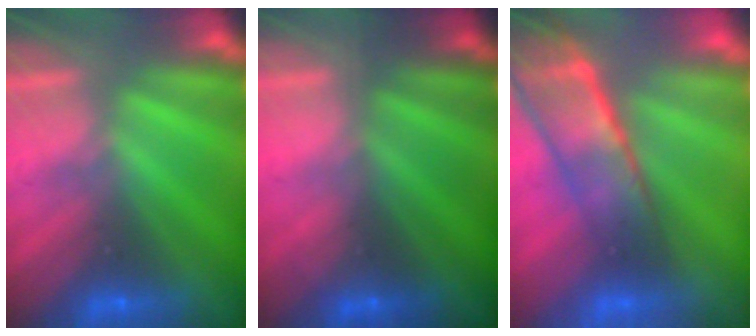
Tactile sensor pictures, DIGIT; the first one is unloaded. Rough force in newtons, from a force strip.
{"total": 1.5}
{"total": 7.1}